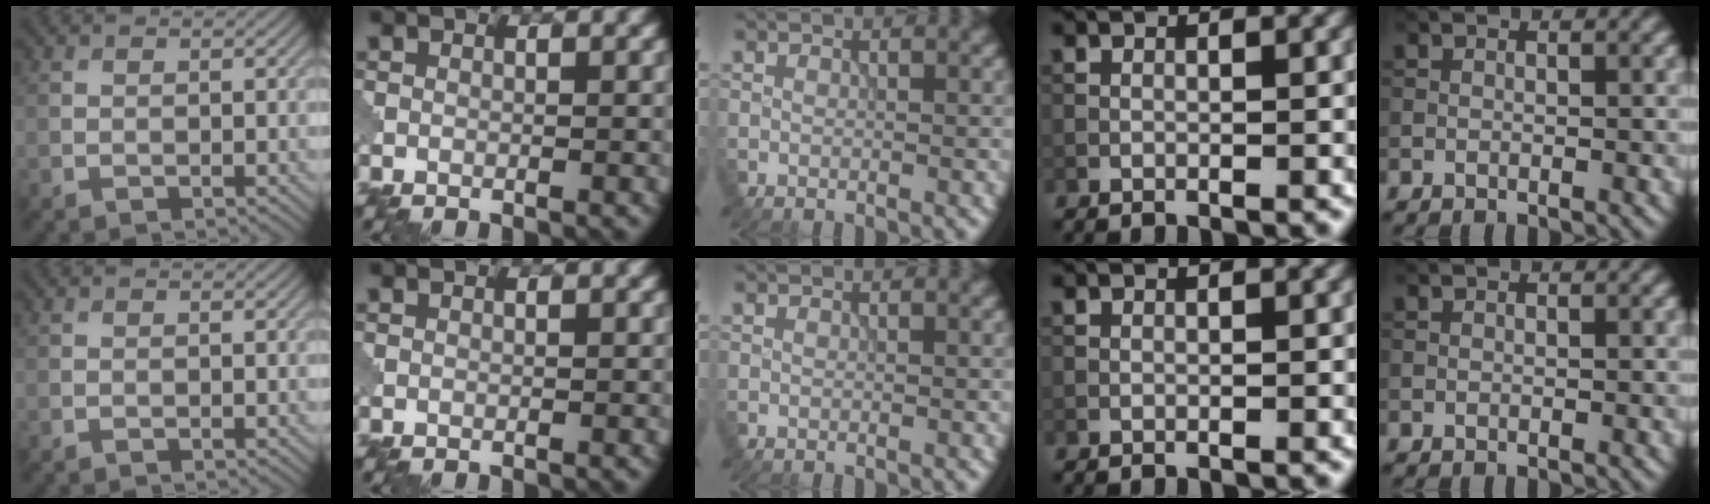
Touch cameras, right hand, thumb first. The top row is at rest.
{}